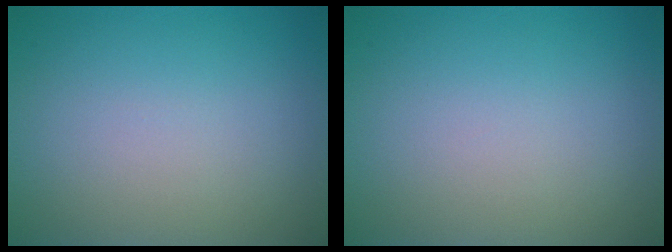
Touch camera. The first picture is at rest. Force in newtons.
{"total": 0.0}